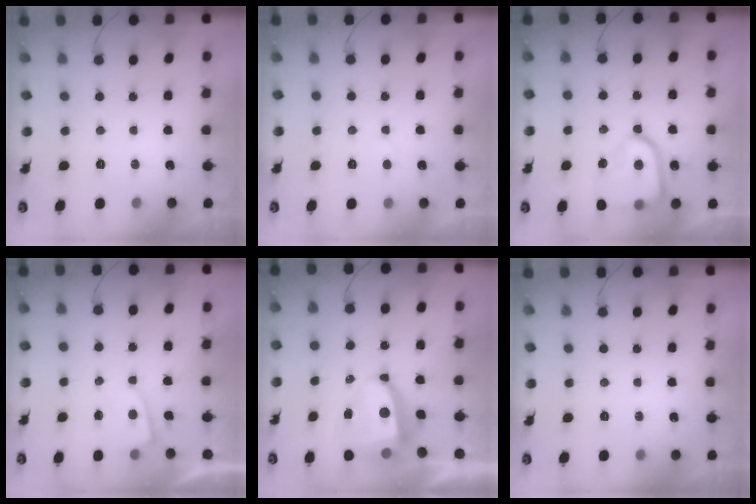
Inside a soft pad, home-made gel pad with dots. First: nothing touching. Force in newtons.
{"total": 2.2, "press": 2.2, "slide": 0.2}
{"total": 15.2, "press": 15.1, "slide": 1.5}
{"total": 2.0, "press": 2.0, "slide": 0.3}
{"total": 7.5, "press": 7.5, "slide": 0.9}
{"total": 0.0}